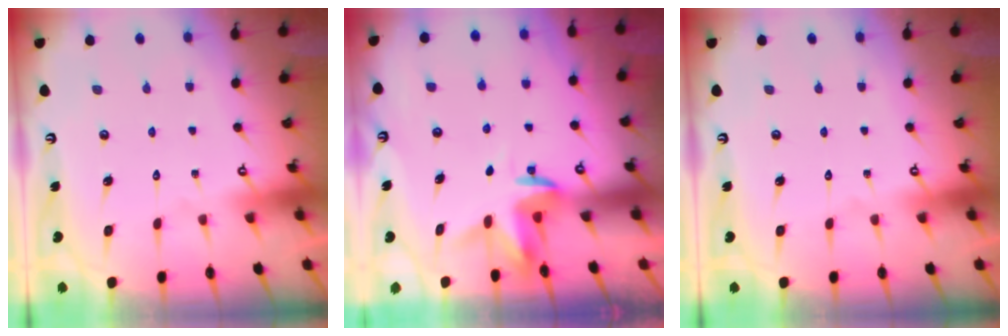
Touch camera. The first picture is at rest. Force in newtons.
{"total": 3.6, "press": 3.6, "slide": 0.2}
{"total": 0.0}